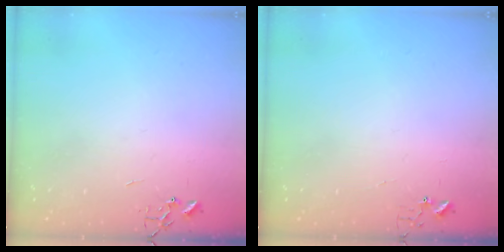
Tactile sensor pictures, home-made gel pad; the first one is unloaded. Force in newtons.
{"total": 3.6, "press": 3.6, "slide": 0.3}